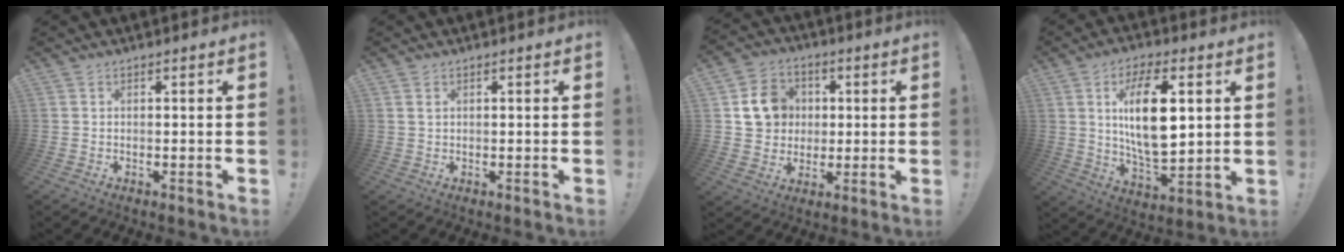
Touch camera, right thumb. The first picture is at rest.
{"total": 1.2, "force": [0.7, 0.8, 0.7], "torque": [-0.007, 0.000, 0.010]}
{"total": 11.6, "force": [2.2, 10.6, 4.0], "torque": [-0.040, -0.003, 0.051]}
{"total": 17.0, "force": [4.2, 7.9, 14.5], "torque": [-0.249, -0.005, 0.064]}